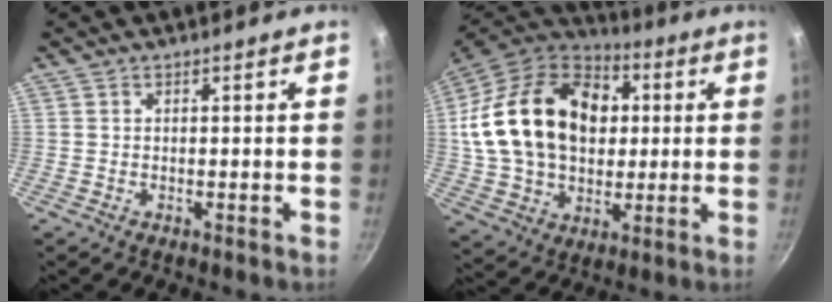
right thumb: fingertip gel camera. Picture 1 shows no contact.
{"total": 26.7, "force": [4.3, 19.3, 18.0], "torque": [-0.303, 0.022, 0.078]}